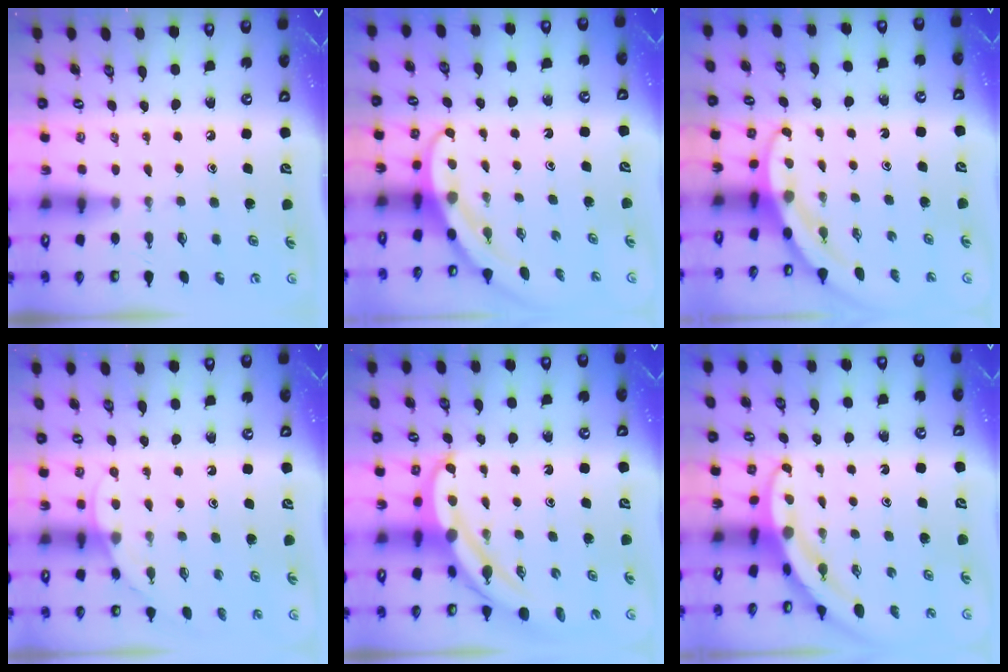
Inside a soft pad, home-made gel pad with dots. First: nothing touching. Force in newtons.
{"total": 3.6, "press": 3.6, "slide": 0.4}
{"total": 3.4, "press": 3.4, "slide": 0.2}
{"total": 4.7, "press": 4.7, "slide": 0.4}
{"total": 6.0, "press": 5.9, "slide": 0.8}
{"total": 3.1, "press": 3.1, "slide": 0.3}